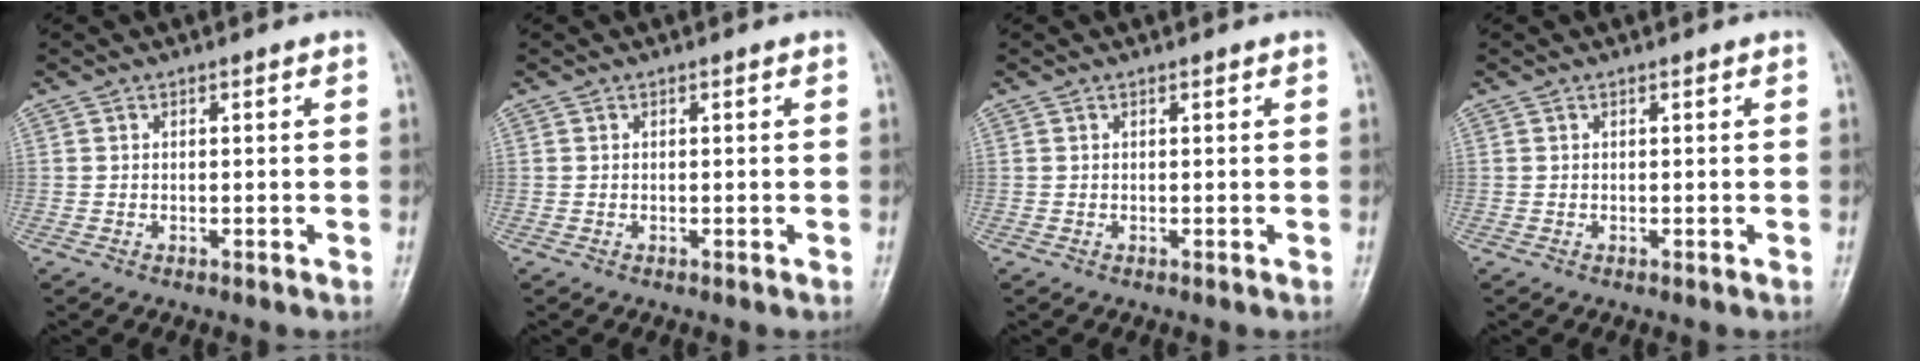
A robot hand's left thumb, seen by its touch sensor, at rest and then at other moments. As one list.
[{"total": 0.0}, {"total": 0.0}, {"total": 0.0}]